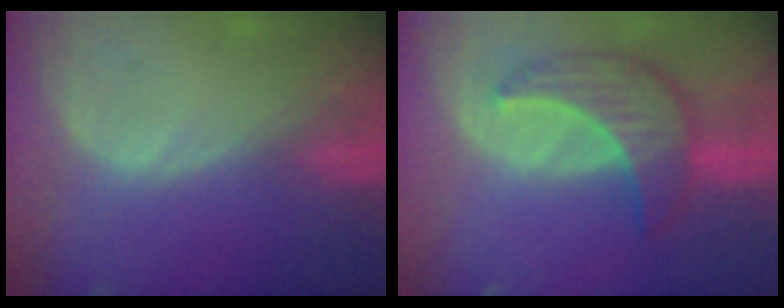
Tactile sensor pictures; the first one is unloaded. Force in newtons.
{"total": 7.7, "press": 7.7, "slide": 0.4}